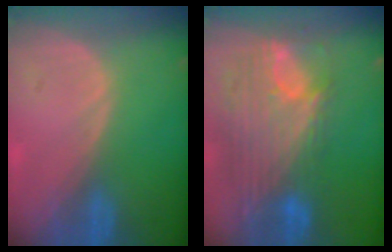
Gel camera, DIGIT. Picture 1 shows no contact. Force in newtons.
{"total": 12.1, "press": 10.2, "slide": 6.4}